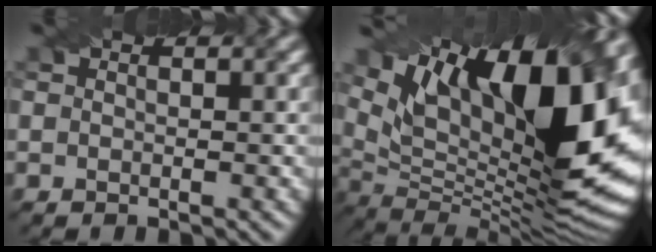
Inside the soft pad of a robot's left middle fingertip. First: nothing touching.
{"total": 17.1, "force": [6.6, 7.1, 14.1], "torque": [-0.217, 0.015, 0.115]}